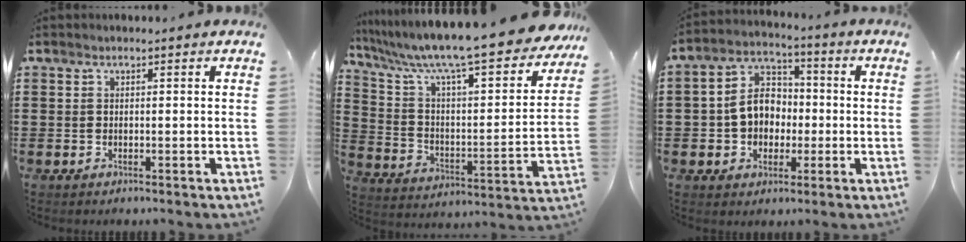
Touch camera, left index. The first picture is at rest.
{"total": 11.0, "force": [9.3, 0.3, 5.9], "torque": [-0.151, -0.069, 0.152]}
{"total": 7.6, "force": [-0.6, 6.3, 4.1], "torque": [-0.099, 0.021, -0.011]}